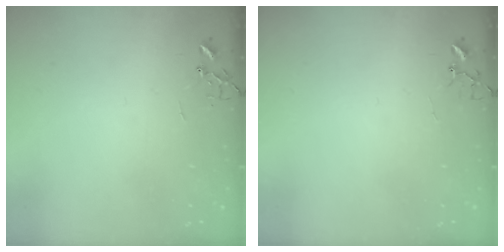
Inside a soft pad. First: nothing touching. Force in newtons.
{"total": 3.8, "press": 3.8, "slide": 0.4}